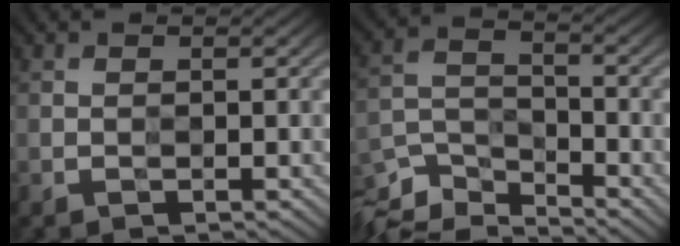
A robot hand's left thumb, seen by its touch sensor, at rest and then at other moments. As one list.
[{"total": 8.9, "force": [-7.7, 2.5, 3.7], "torque": [-0.083, -0.012, -0.157]}]